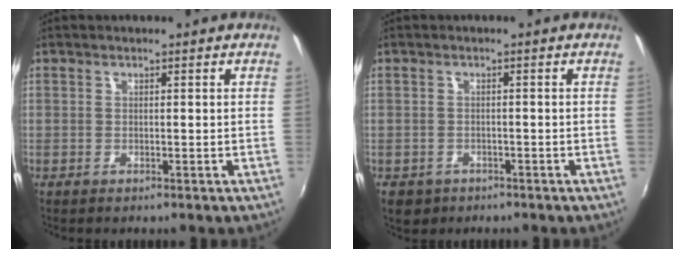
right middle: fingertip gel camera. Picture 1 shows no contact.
{"total": 3.9, "force": [-2.0, 3.0, 1.4], "torque": [-0.034, -0.009, -0.027]}